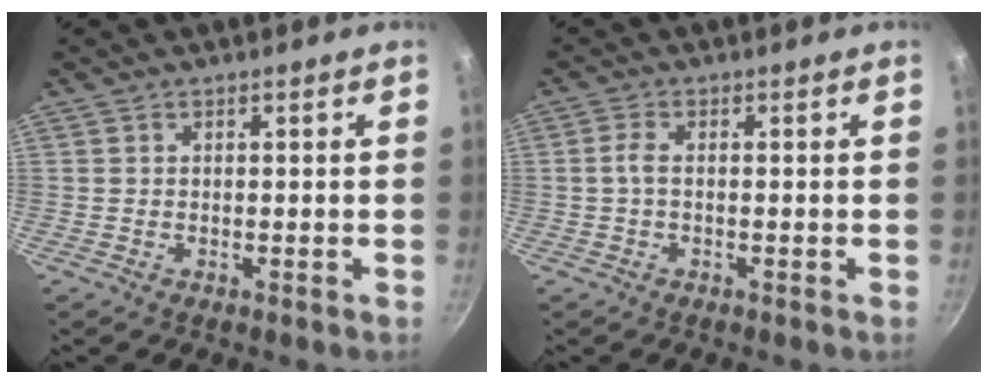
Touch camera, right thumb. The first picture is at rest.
{"total": 2.2, "force": [-0.2, 0.9, 2.0], "torque": [-0.055, 0.008, -0.007]}